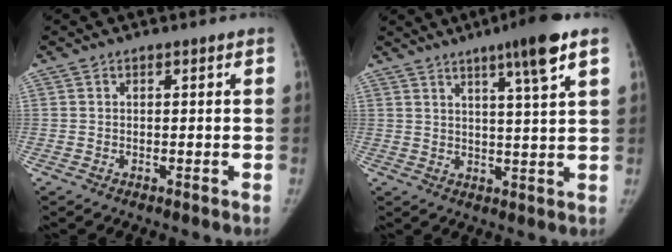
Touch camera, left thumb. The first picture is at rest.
{"total": 9.1, "force": [5.2, 0.1, 7.5], "torque": [-0.112, -0.021, 0.077]}